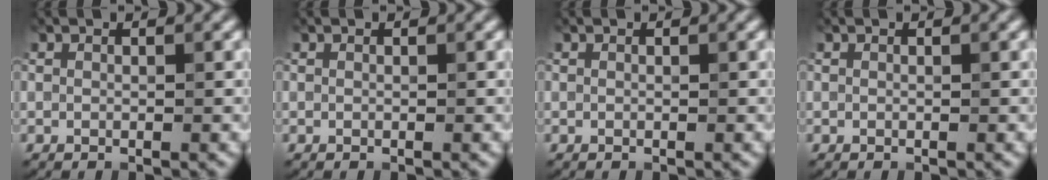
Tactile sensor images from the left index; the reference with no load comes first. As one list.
[{"total": 0.0}, {"total": 0.0}, {"total": 0.0}]